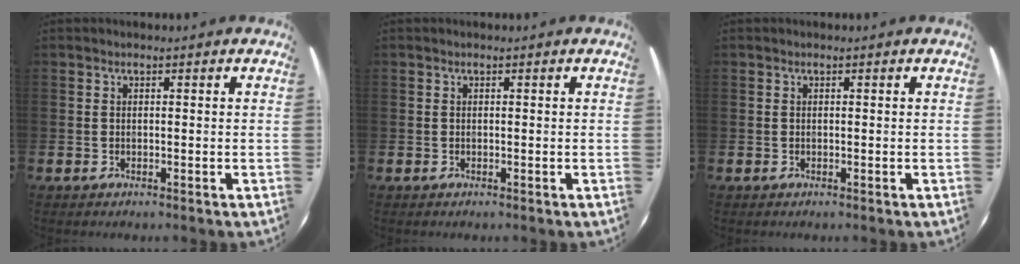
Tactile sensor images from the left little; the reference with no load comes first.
{"total": 0.0}
{"total": 0.0}